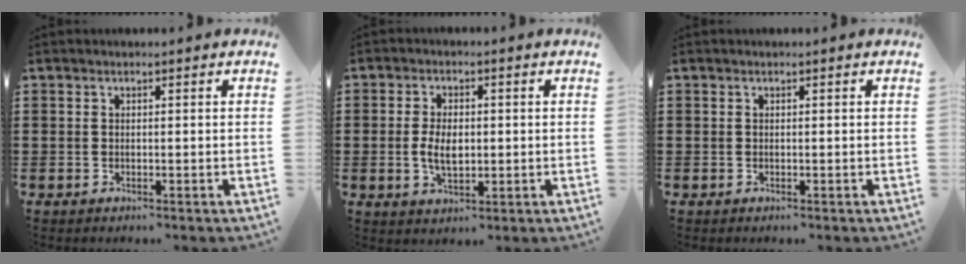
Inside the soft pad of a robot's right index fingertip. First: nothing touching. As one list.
[{"total": 4.7, "force": [-0.2, 2.5, 3.9], "torque": [-0.082, 0.005, -0.006]}, {"total": 0.0}]